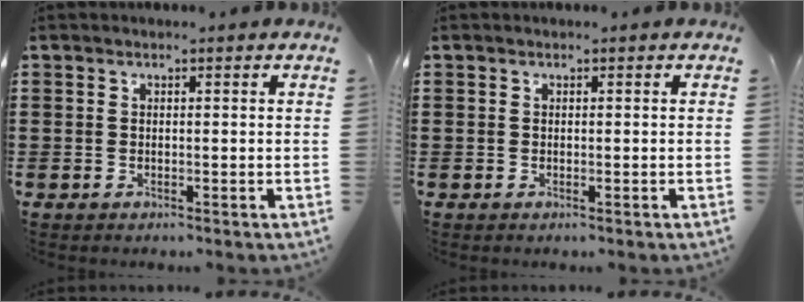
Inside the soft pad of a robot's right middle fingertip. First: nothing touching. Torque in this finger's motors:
{"motor_torque": [-0.25, 0.07, -0.02, -0.01]}